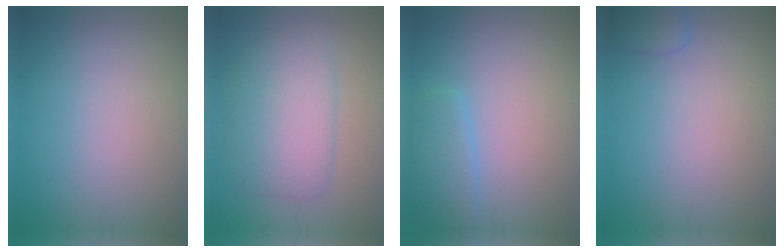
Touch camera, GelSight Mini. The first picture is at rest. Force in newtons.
{"total": 4.6, "press": 4.5, "slide": 0.2}
{"total": 2.5, "press": 2.5, "slide": 0.3}
{"total": 1.5, "press": 1.5, "slide": 0.1}